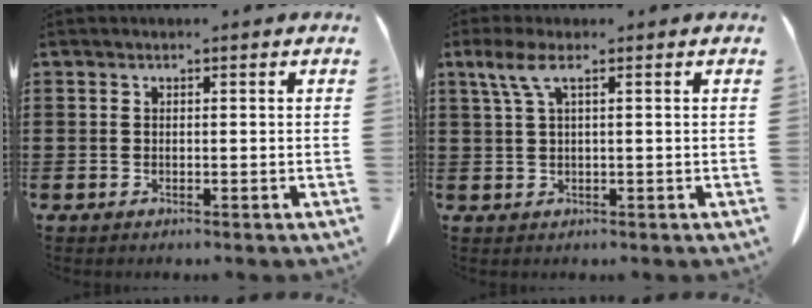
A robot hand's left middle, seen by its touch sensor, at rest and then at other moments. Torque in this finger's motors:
{"motor_torque": [-0.01, 0.17, 0.35, 0.09]}